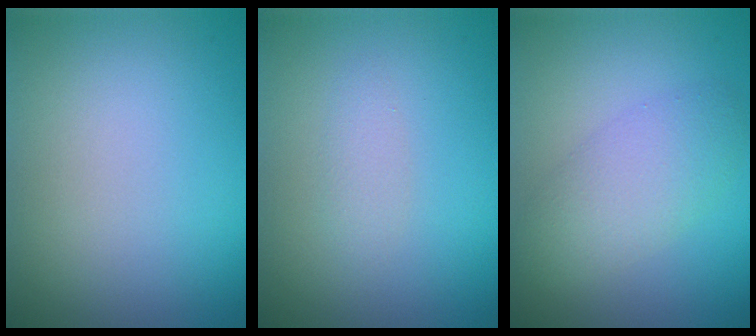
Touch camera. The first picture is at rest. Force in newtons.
{"total": 1.1, "press": 1.1, "slide": 0.1}
{"total": 3.8, "press": 3.8, "slide": 0.2}